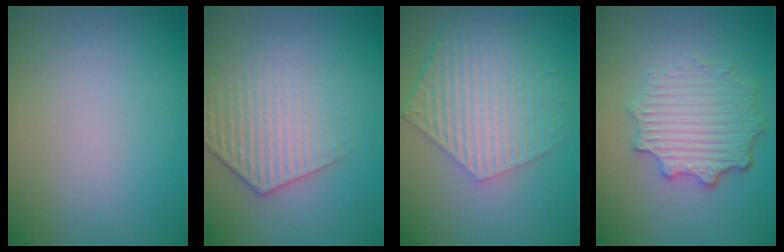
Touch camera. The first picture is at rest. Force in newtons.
{"total": 3.1, "press": 3.0, "slide": 0.9}
{"total": 5.6, "press": 4.1, "slide": 3.9}
{"total": 4.5, "press": 3.6, "slide": 2.7}